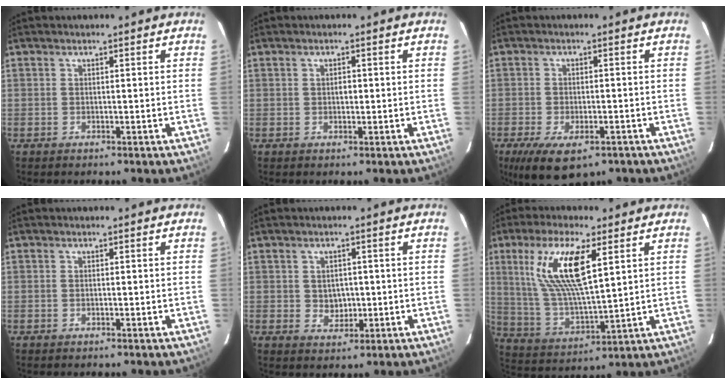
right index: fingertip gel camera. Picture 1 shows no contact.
{"total": 0.7, "force": [0.1, 0.5, 0.5], "torque": [-0.006, 0.002, 0.003]}
{"total": 9.1, "force": [-5.7, 4.0, 5.9], "torque": [-0.128, -0.033, -0.088]}
{"total": 0.0}
{"total": 3.7, "force": [0.0, 3.3, 1.8], "torque": [-0.028, 0.001, 0.007]}
{"total": 15.6, "force": [6.4, 4.1, 13.6], "torque": [-0.266, 0.002, 0.135]}